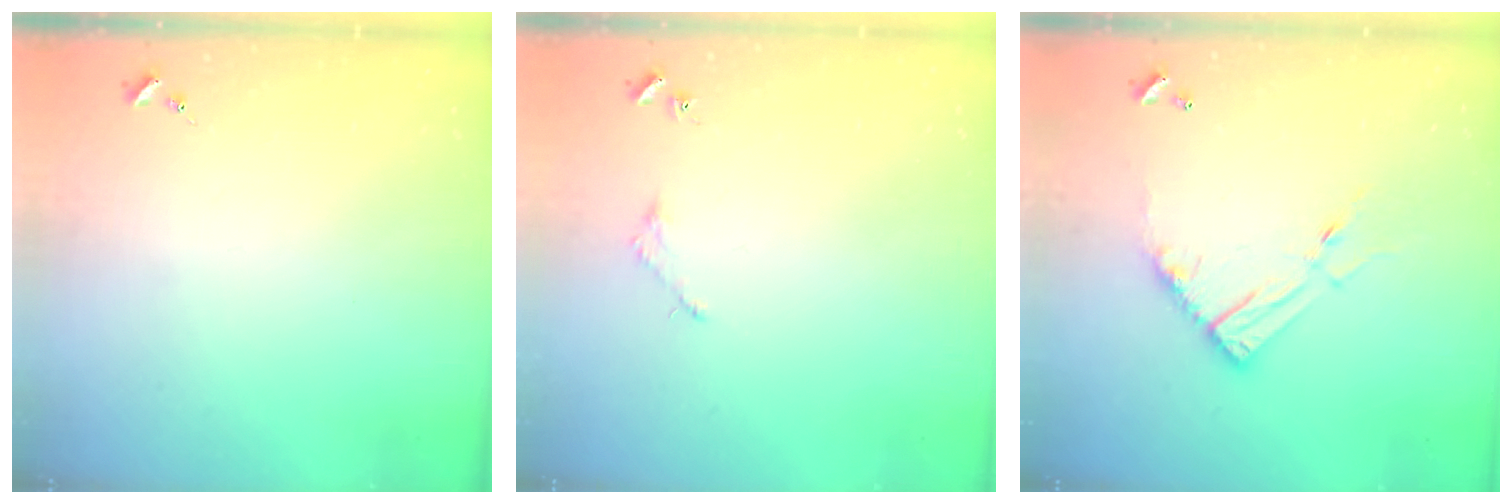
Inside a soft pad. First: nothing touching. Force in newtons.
{"total": 2.0, "press": 2.0, "slide": 0.2}
{"total": 12.6, "press": 12.6, "slide": 1.2}